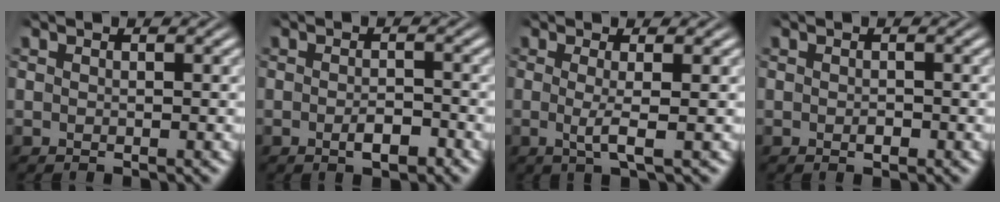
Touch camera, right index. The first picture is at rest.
{"total": 2.1, "force": [-1.3, 0.9, 1.4], "torque": [-0.019, 0.001, -0.024]}
{"total": 2.2, "force": [-0.2, -0.2, 2.2], "torque": [-0.051, -0.015, 0.003]}
{"total": 0.7, "force": [-0.3, 0.3, 0.5], "torque": [-0.012, -0.003, -0.004]}